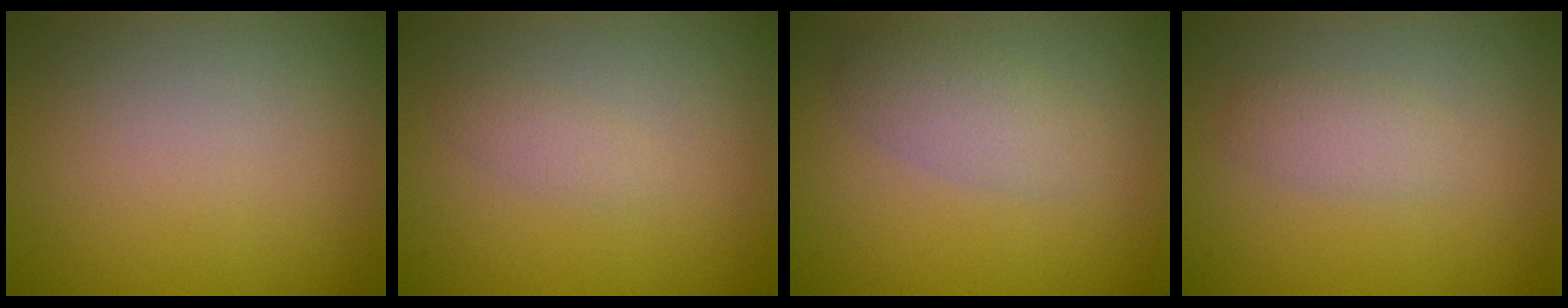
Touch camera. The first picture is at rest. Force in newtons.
{"total": 1.1, "press": 1.1, "slide": 0.1}
{"total": 2.5, "press": 2.5, "slide": 0.1}
{"total": 1.7, "press": 1.7, "slide": 0.1}